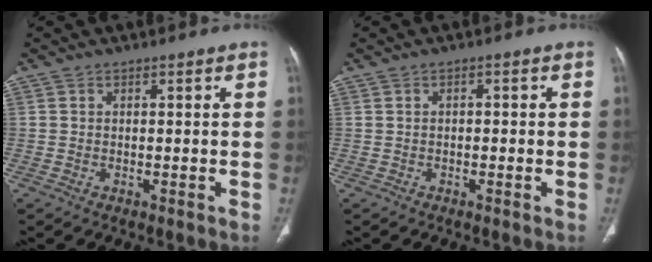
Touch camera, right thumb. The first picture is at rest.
{"total": 0.7, "force": [-0.2, 0.5, 0.5], "torque": [0.000, 0.003, -0.006]}